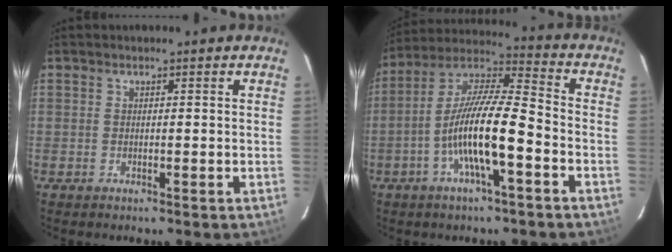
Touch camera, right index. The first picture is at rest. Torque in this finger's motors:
{"motor_torque": [1.33, -0.81, 1.05, 0.21]}